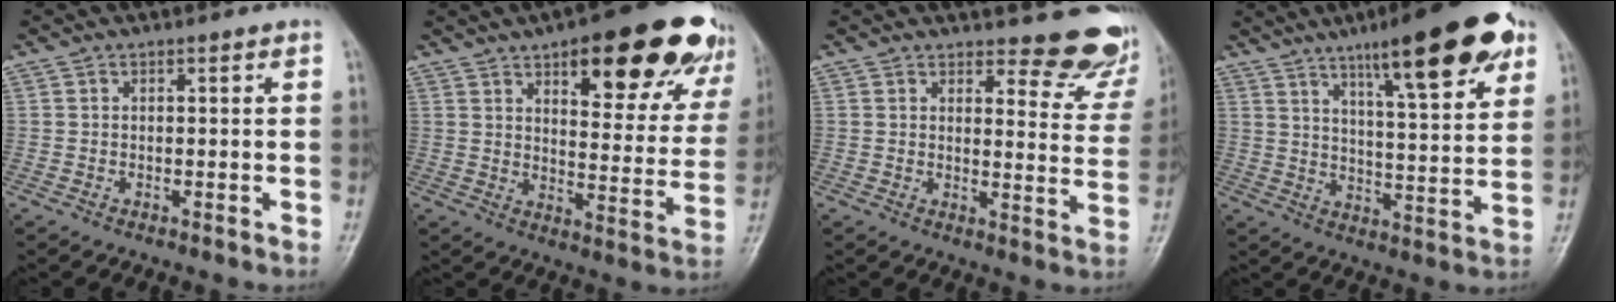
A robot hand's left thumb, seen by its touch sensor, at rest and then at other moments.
{"total": 24.2, "force": [14.5, 8.6, 17.3], "torque": [-0.177, -0.050, 0.193]}
{"total": 11.3, "force": [10.2, 3.7, 3.2], "torque": [0.002, -0.088, 0.101]}
{"total": 20.2, "force": [11.7, 4.5, 15.8], "torque": [-0.201, -0.037, 0.176]}